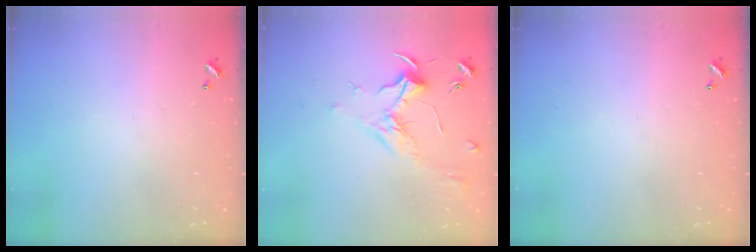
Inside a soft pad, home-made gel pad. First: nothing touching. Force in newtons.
{"total": 1.9, "press": 1.7, "slide": 0.8}
{"total": 0.0}